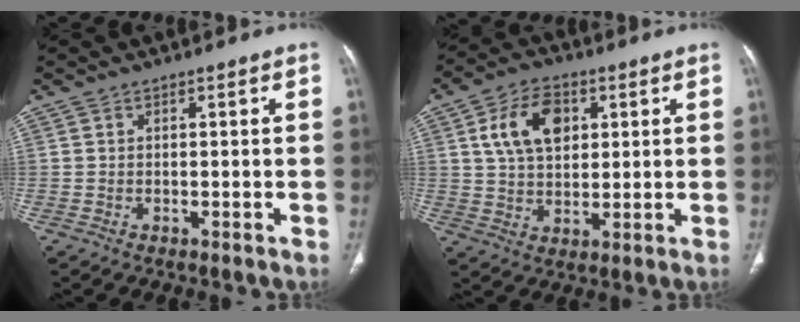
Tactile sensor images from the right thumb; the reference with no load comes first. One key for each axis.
{"total": 11.0, "fx": 3.5, "fy": 7.2, "fz": 7.5, "tx": -0.112, "ty": -0.003, "tz": 0.063}